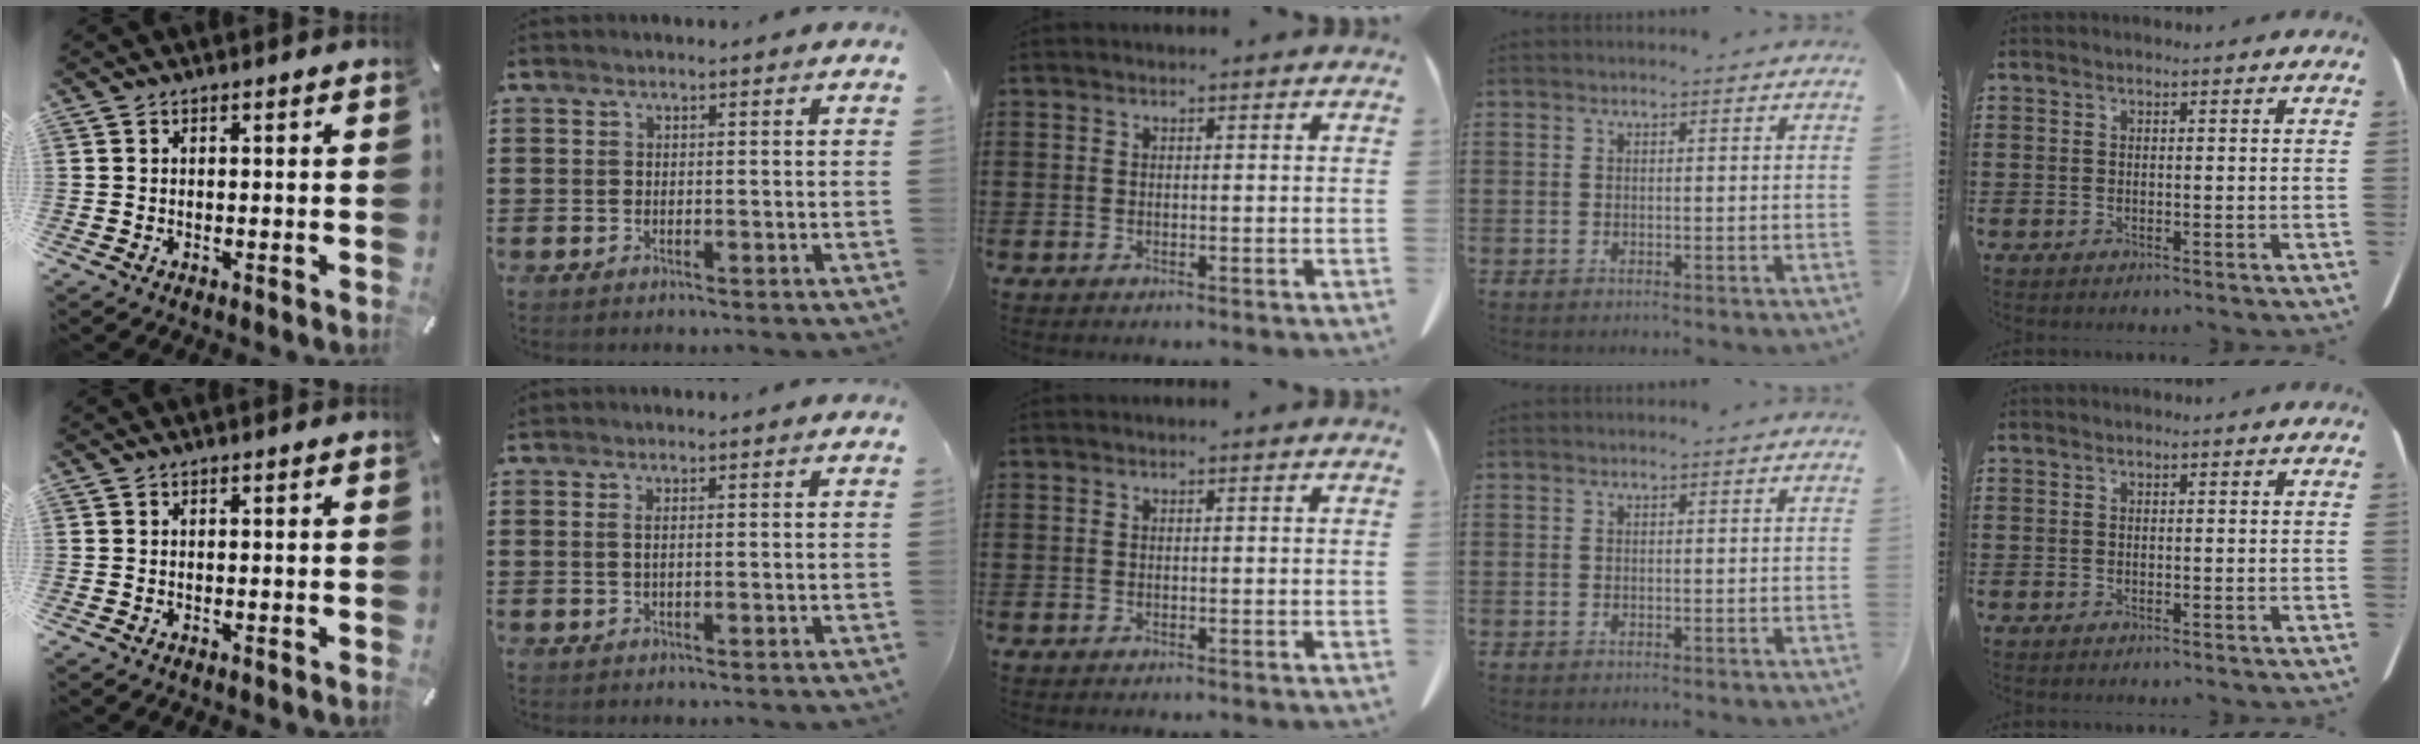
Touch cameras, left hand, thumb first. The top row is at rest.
{"index": {"total": 0.9, "force": [0.3, 0.1, 0.9], "torque": [-0.019, -0.001, 0.006]}}